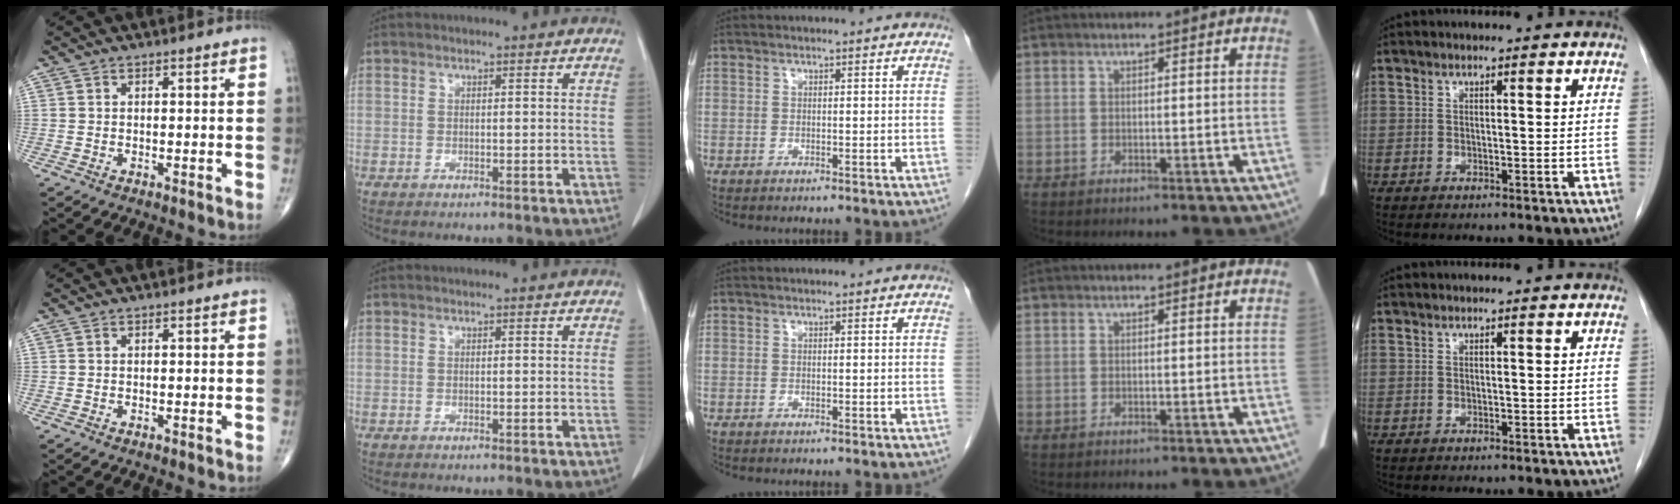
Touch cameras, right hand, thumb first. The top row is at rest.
{}